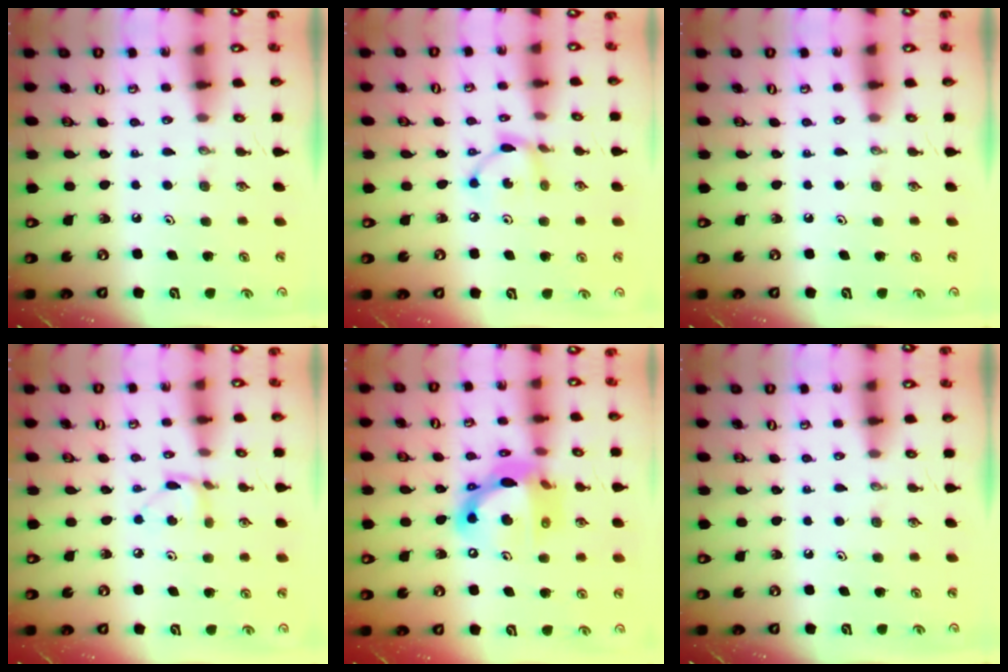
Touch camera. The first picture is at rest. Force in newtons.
{"total": 6.3, "press": 6.3, "slide": 0.2}
{"total": 0.0}
{"total": 4.2, "press": 4.2, "slide": 0.3}
{"total": 15.1, "press": 15.1, "slide": 0.7}
{"total": 0.0}